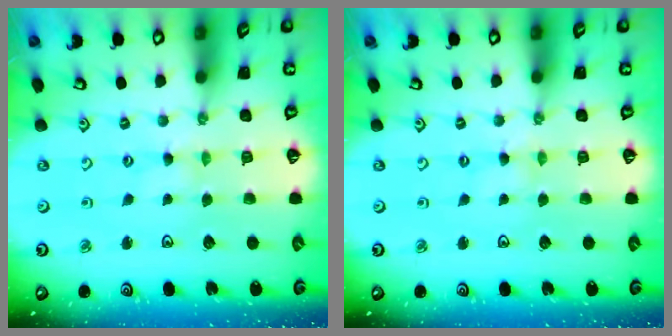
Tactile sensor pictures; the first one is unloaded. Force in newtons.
{"total": 0.0}